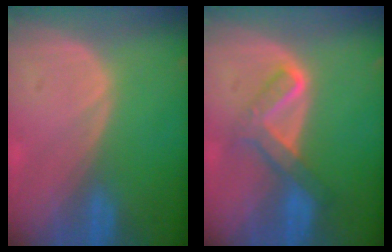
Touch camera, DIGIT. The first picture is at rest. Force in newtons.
{"total": 5.4, "press": 5.4, "slide": 0.7}